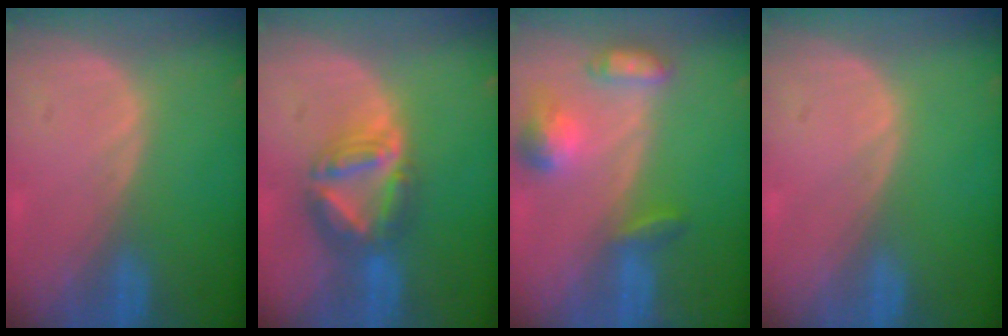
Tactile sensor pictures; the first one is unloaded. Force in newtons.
{"total": 7.7, "press": 6.7, "slide": 3.9}
{"total": 6.2, "press": 6.2, "slide": 0.4}
{"total": 0.0}